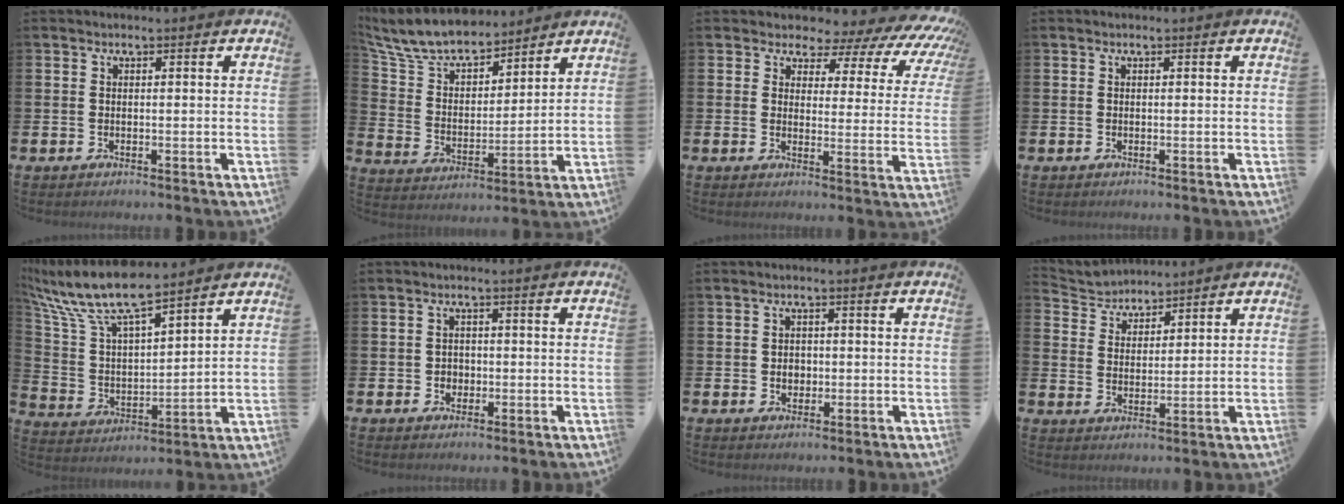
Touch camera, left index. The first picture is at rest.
{"total": 9.3, "force": [8.5, 2.7, 2.8], "torque": [-0.093, -0.050, 0.154]}
{"total": 3.8, "force": [2.8, 2.3, 1.0], "torque": [-0.008, -0.043, 0.029]}
{"total": 0.0}
{"total": 10.4, "force": [9.1, 1.9, 4.5], "torque": [-0.128, -0.053, 0.158]}
{"total": 1.7, "force": [-0.1, 1.6, 0.4], "torque": [0.003, 0.003, -0.009]}
{"total": 1.8, "force": [-0.1, 1.6, 0.9], "torque": [0.003, 0.000, -0.009]}
{"total": 3.9, "force": [3.7, 1.2, -0.6], "torque": [-0.007, -0.023, 0.066]}